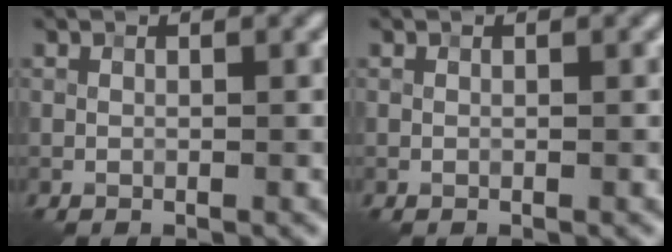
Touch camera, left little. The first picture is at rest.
{"total": 0.0}